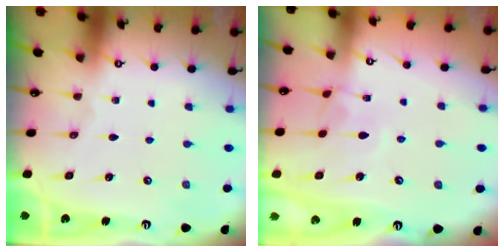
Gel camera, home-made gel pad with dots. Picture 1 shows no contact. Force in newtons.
{"total": 3.0, "press": 3.0, "slide": 0.3}